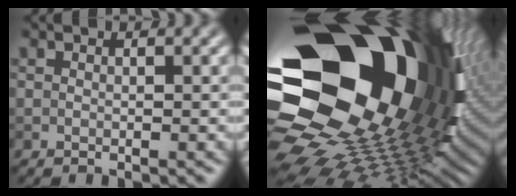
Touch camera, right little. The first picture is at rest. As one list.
[{"total": 23.4, "force": [3.6, 16.0, 16.7], "torque": [-0.298, -0.046, 0.041]}]